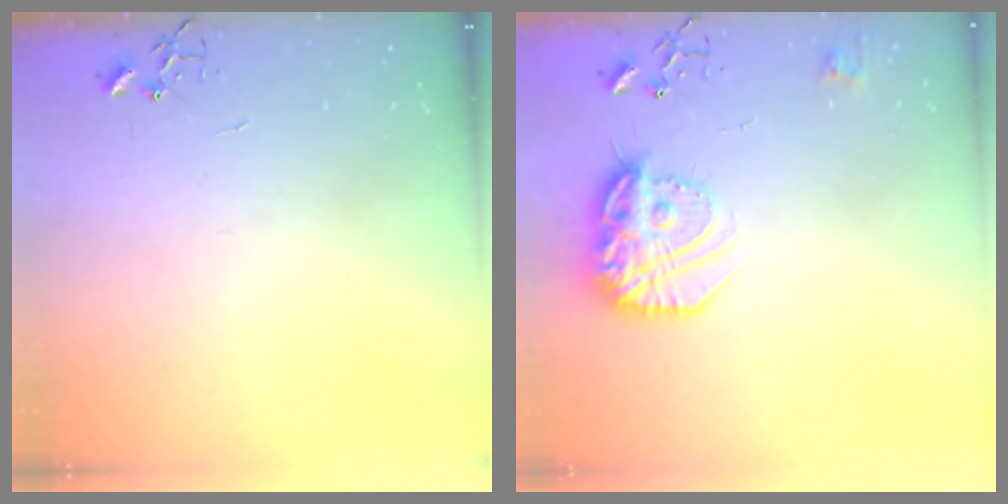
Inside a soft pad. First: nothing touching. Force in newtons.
{"total": 18.0, "press": 18.0, "slide": 1.3}